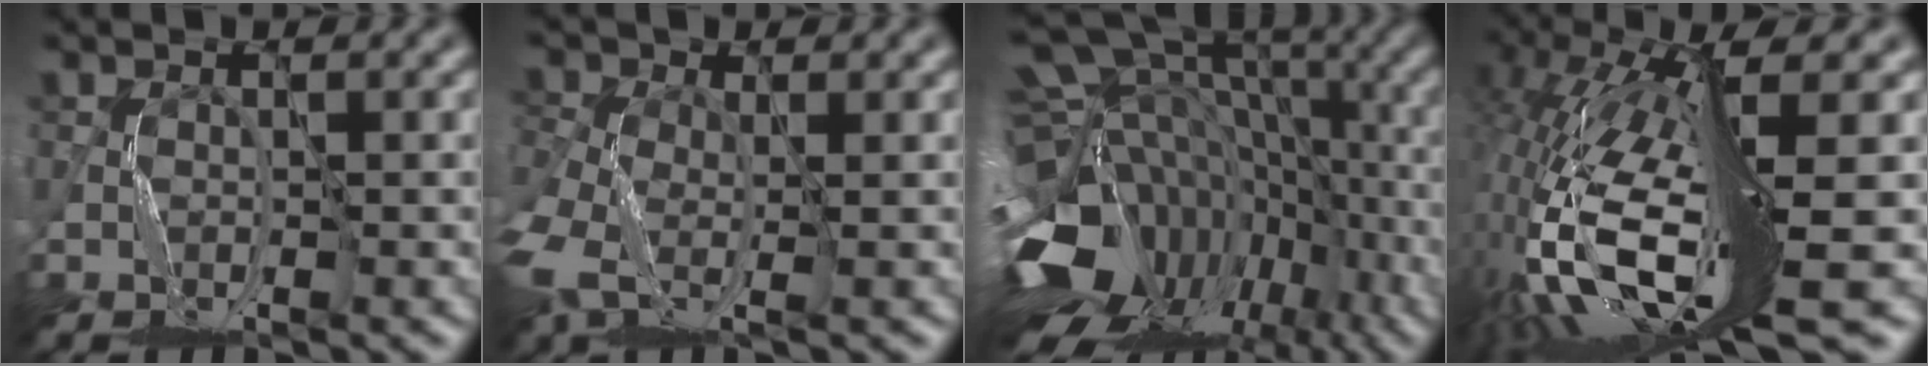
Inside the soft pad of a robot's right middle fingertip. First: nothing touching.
{"total": 5.2, "force": [-1.4, 3.4, 3.6], "torque": [-0.097, -0.022, -0.037]}
{"total": 18.2, "force": [-4.8, 13.2, 11.5], "torque": [-0.206, -0.003, -0.040]}
{"total": 15.8, "force": [-4.0, 4.6, 14.6], "torque": [-0.321, -0.014, -0.062]}